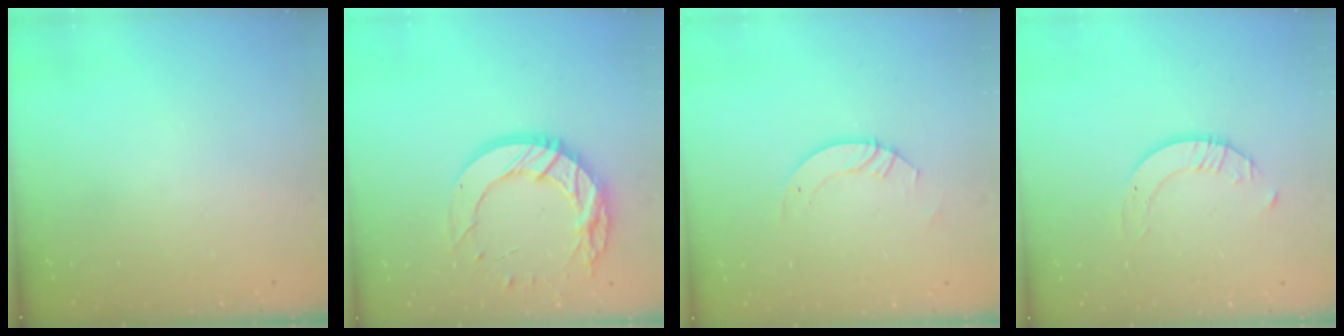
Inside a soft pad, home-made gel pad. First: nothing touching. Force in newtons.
{"total": 16.8, "press": 16.8, "slide": 1.2}
{"total": 3.7, "press": 3.7, "slide": 0.3}
{"total": 2.0, "press": 2.0, "slide": 0.2}